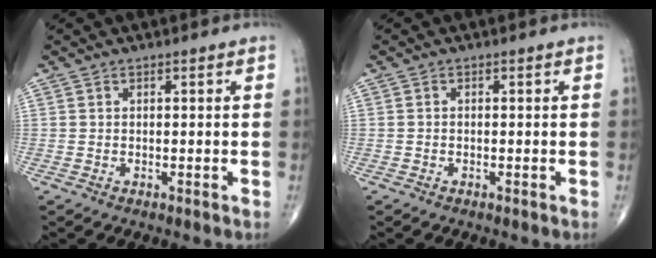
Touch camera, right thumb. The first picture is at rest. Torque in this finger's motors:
{"motor_torque": [-0.30, 0.03, -0.13, -0.04, 0.03]}